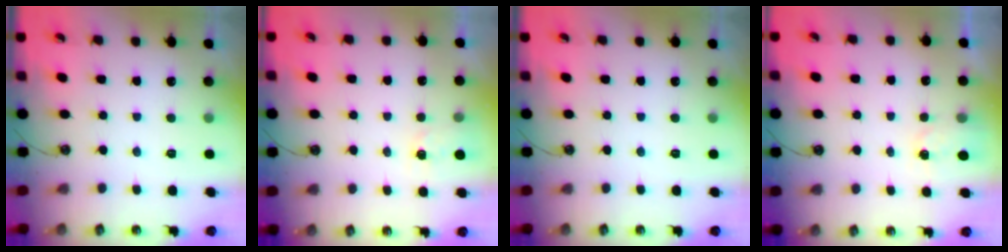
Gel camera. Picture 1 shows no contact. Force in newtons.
{"total": 2.7, "press": 2.6, "slide": 0.4}
{"total": 0.0}
{"total": 2.0, "press": 2.0, "slide": 0.4}